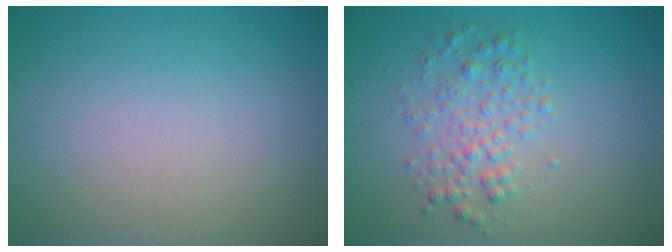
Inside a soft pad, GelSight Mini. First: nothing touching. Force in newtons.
{"total": 2.8, "press": 2.8, "slide": 0.0}